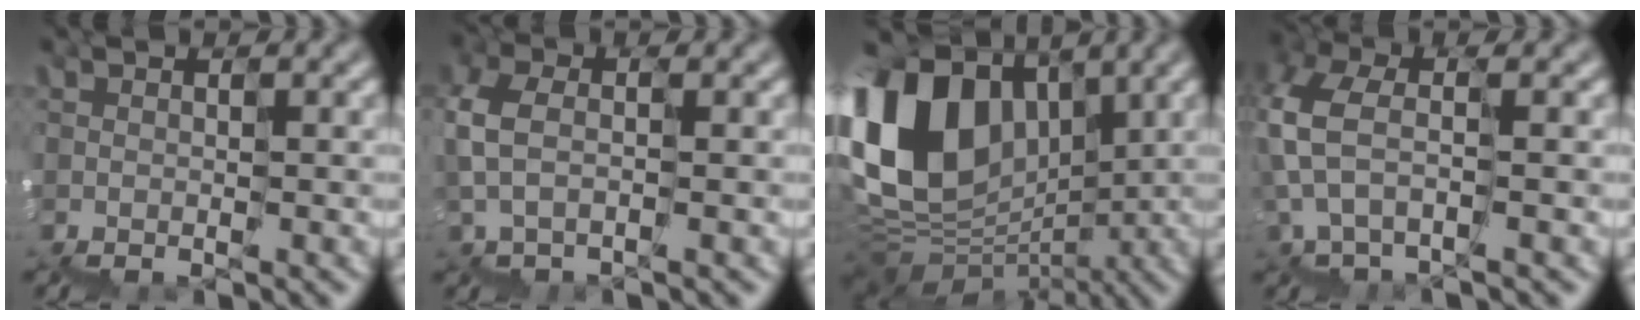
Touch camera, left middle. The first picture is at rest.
{"total": 1.0, "force": [0.4, 0.6, 0.7], "torque": [-0.037, 0.019, -0.005]}
{"total": 11.1, "force": [3.5, 8.8, 5.9], "torque": [-0.136, 0.038, 0.050]}
{"total": 1.9, "force": [0.4, 0.7, 1.7], "torque": [-0.056, 0.022, -0.001]}